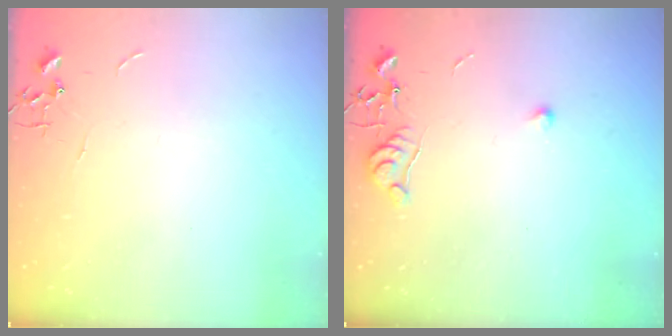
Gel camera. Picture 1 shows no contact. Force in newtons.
{"total": 7.1, "press": 7.1, "slide": 0.7}